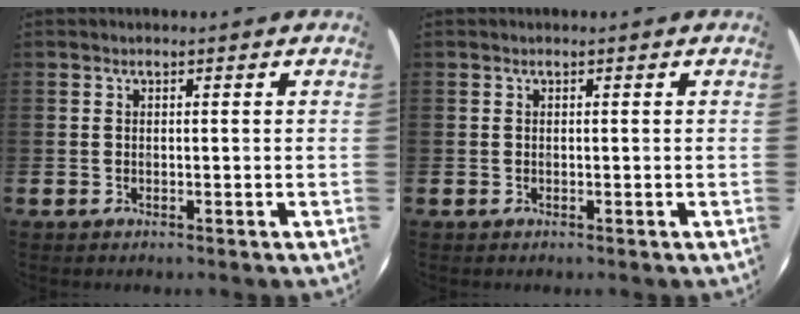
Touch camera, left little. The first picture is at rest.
{"total": 0.0}